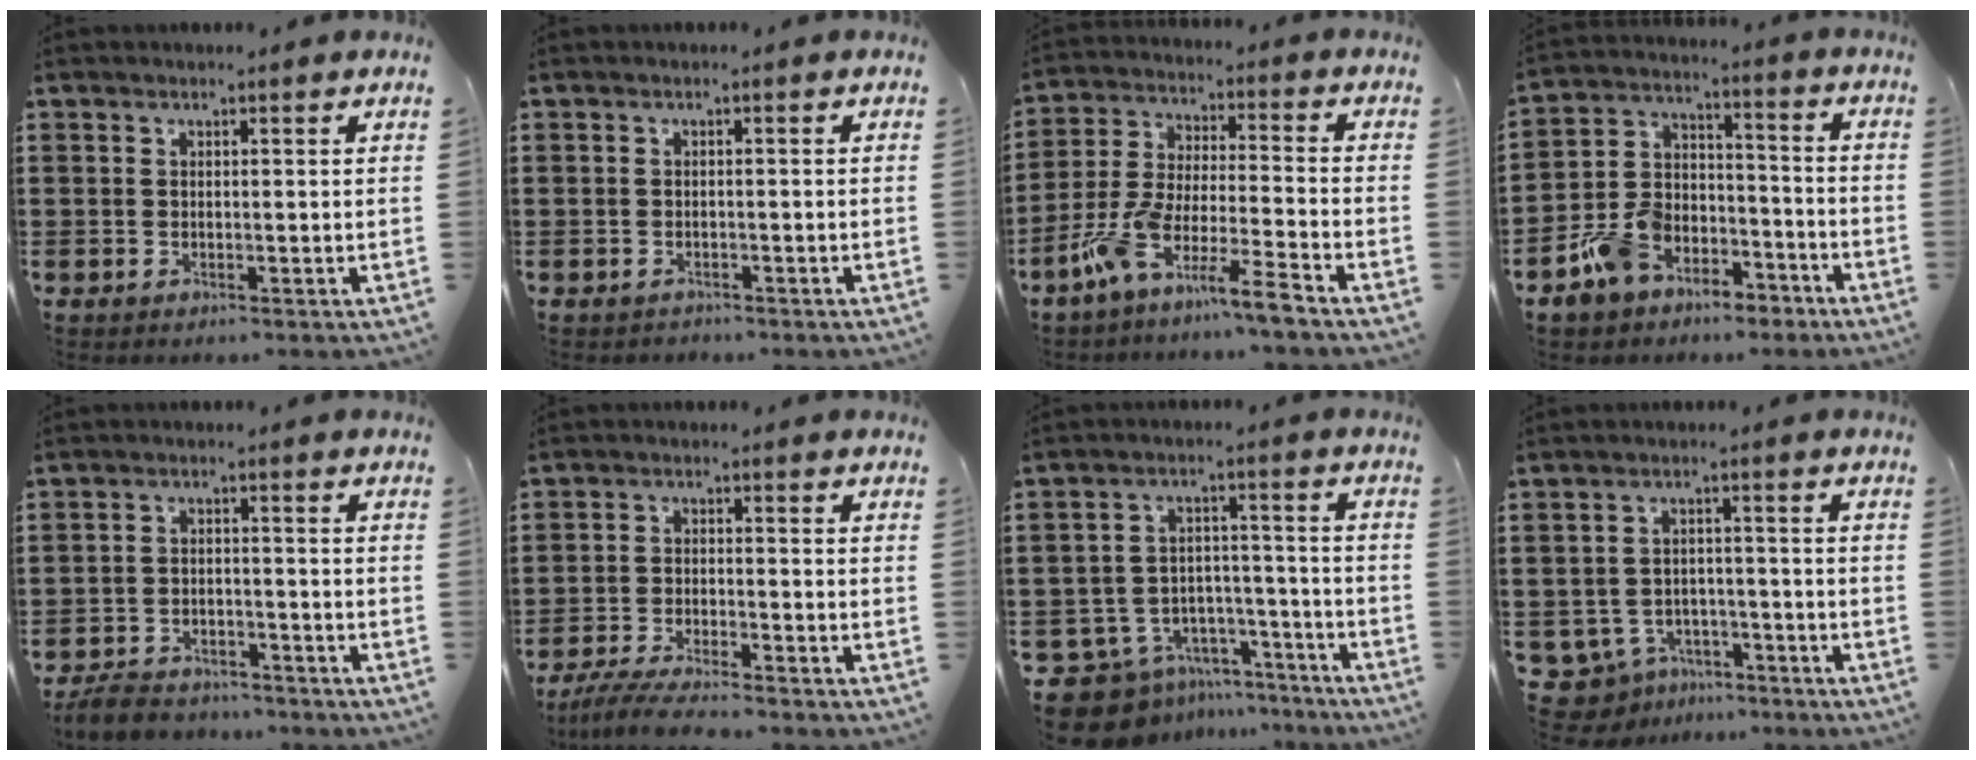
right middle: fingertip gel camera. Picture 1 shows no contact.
{"total": 0.7, "force": [-0.6, 0.3, -0.1], "torque": [0.001, 0.003, -0.015]}
{"total": 9.3, "force": [-7.7, -0.3, 5.3], "torque": [-0.132, -0.014, -0.161]}
{"total": 8.6, "force": [-6.4, 4.9, 2.9], "torque": [-0.076, 0.024, -0.128]}
{"total": 4.3, "force": [-4.2, 0.9, 0.4], "torque": [-0.023, 0.004, -0.092]}
{"total": 5.0, "force": [-4.6, 0.2, 1.9], "torque": [-0.043, -0.011, -0.090]}
{"total": 10.1, "force": [-8.9, 4.1, 2.1], "torque": [-0.062, 0.030, -0.174]}
{"total": 4.4, "force": [-3.7, 2.2, 0.8], "torque": [-0.043, 0.001, -0.080]}